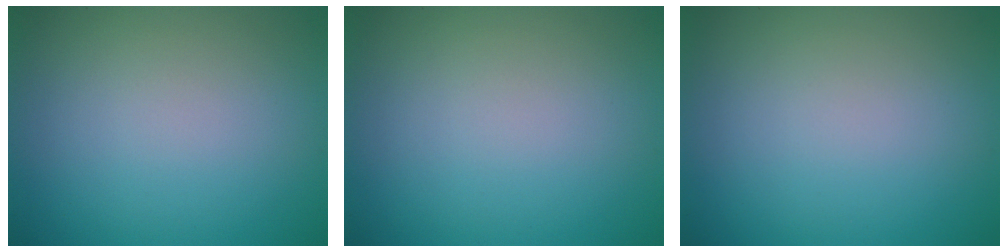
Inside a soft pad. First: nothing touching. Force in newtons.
{"total": 0.0}
{"total": 0.0}